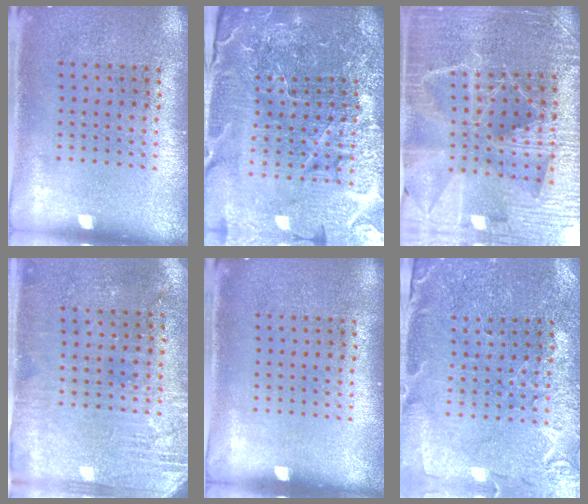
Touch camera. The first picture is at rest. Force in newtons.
{"total": 6.5, "press": 5.8, "slide": 3.0}
{"total": 4.7, "press": 4.4, "slide": 1.7}
{"total": 2.8, "press": 2.6, "slide": 1.0}
{"total": 0.0}
{"total": 0.7, "press": 0.7, "slide": 0.3}